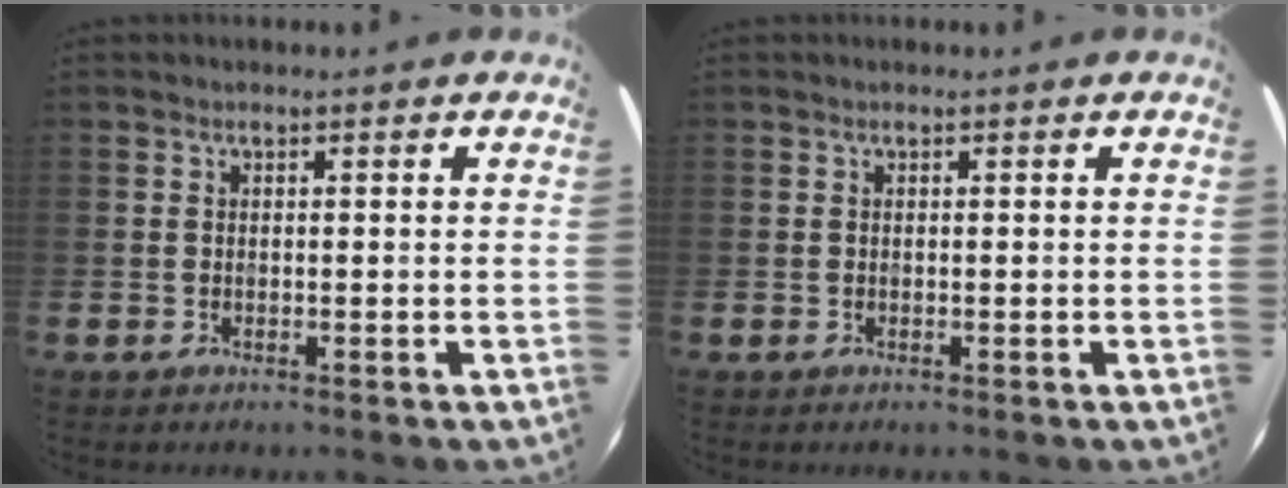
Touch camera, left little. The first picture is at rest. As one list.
[{"total": 0.0}]